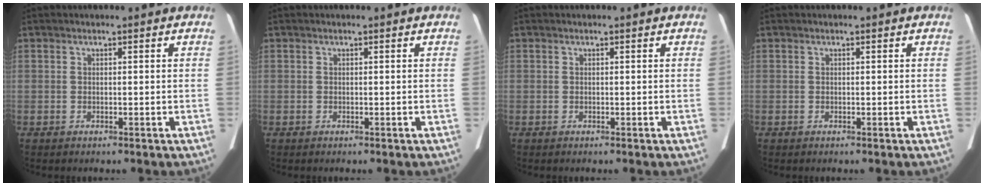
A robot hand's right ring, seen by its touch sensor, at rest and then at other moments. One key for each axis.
{"total": 0.0}
{"total": 0.0}
{"total": 0.0}